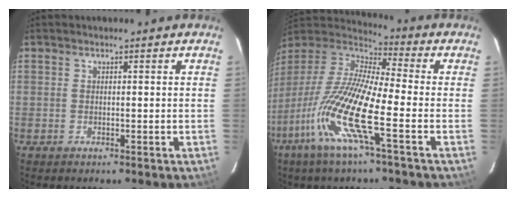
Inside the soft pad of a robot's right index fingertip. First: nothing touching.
{"total": 18.4, "force": [-8.0, 2.2, 16.5], "torque": [-0.317, -0.035, -0.167]}